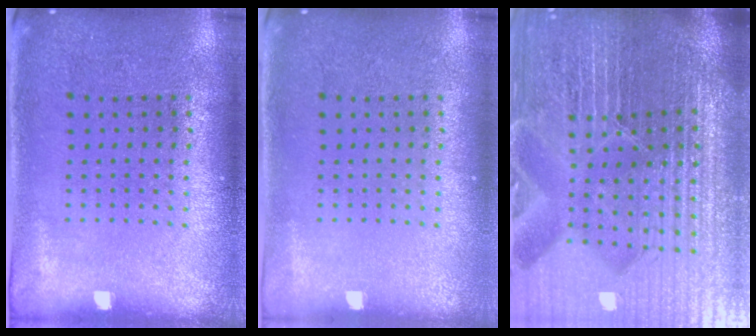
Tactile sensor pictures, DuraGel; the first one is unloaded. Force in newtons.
{"total": 0.0}
{"total": 7.0, "press": 6.1, "slide": 3.4}